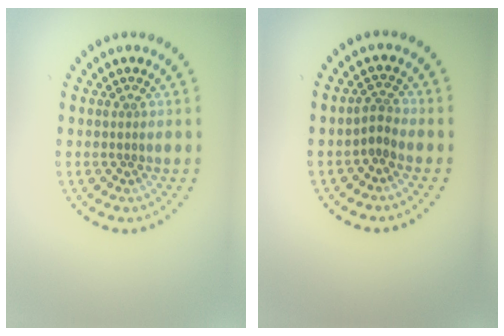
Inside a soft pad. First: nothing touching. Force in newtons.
{"total": 1.6, "press": 1.0, "slide": 1.2}